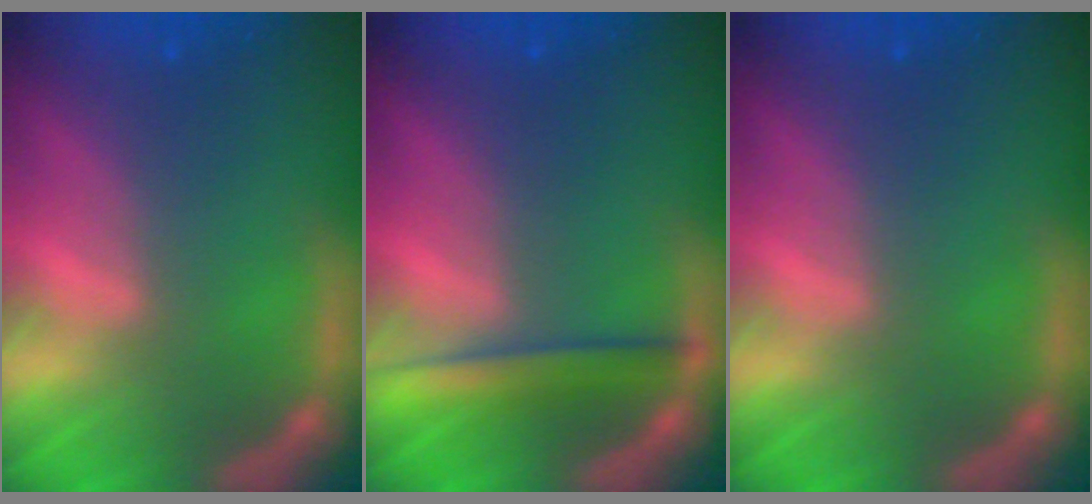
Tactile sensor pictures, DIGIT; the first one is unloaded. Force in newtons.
{"total": 2.9}
{"total": 0.0}